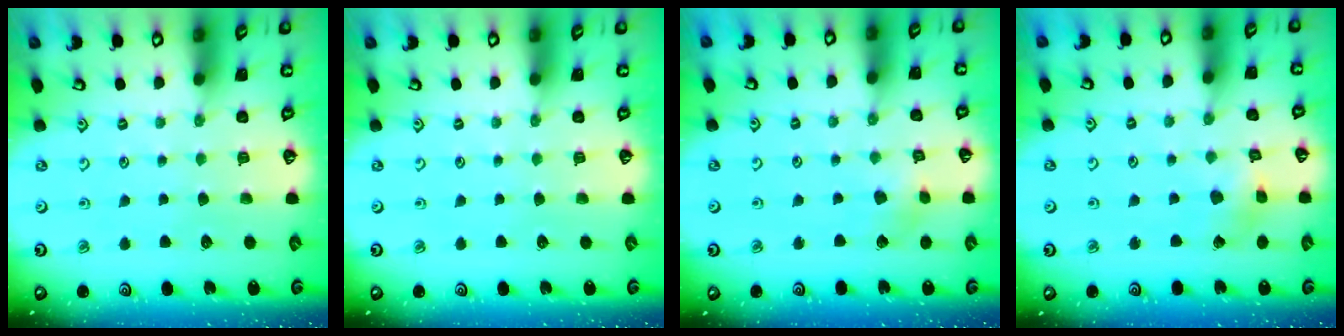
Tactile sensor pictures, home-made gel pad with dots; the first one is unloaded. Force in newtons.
{"total": 0.0}
{"total": 3.5, "press": 3.5, "slide": 0.4}
{"total": 3.7, "press": 3.7, "slide": 0.4}